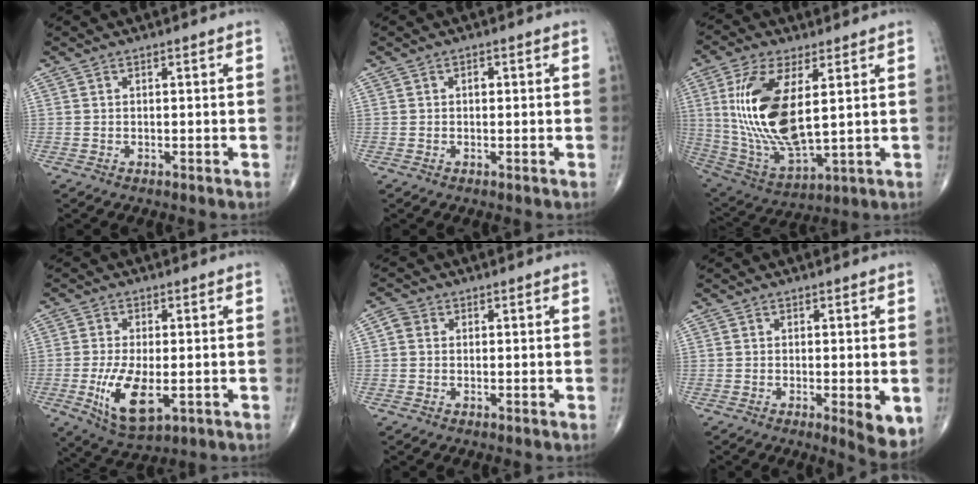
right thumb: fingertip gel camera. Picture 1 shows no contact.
{"total": 0.9, "force": [0.1, 0.6, 0.6], "torque": [-0.006, 0.002, -0.001]}
{"total": 18.4, "force": [3.5, 7.7, 16.4], "torque": [-0.339, -0.024, 0.080]}
{"total": 9.8, "force": [-2.3, 4.3, 8.5], "torque": [-0.161, -0.018, -0.033]}
{"total": 2.2, "force": [0.2, 1.9, 1.0], "torque": [-0.013, 0.007, -0.001]}
{"total": 5.5, "force": [-1.2, 1.5, 5.1], "torque": [-0.069, -0.015, -0.016]}